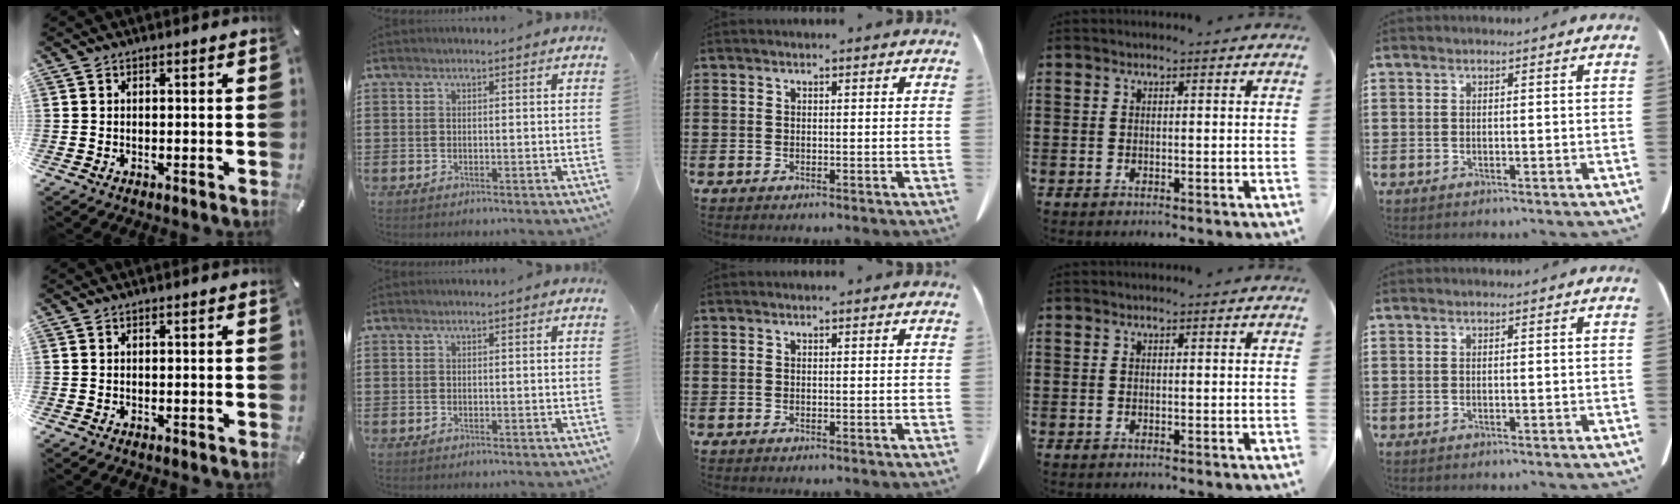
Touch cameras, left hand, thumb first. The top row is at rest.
{}